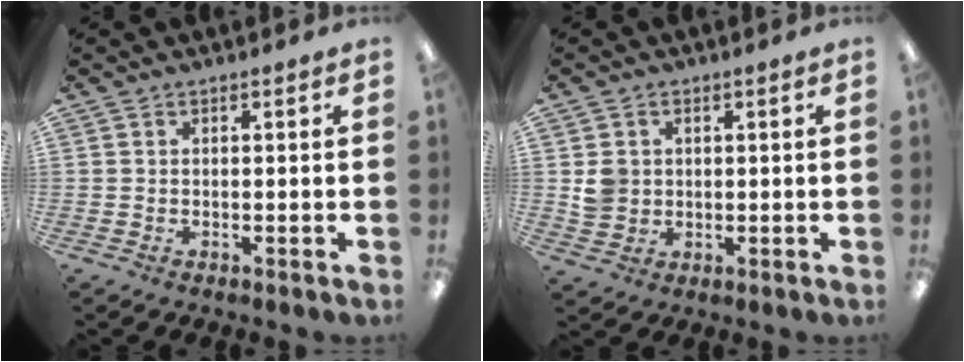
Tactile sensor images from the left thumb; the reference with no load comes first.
{"total": 4.3, "force": [0.7, 4.1, 1.2], "torque": [-0.014, 0.004, 0.012]}